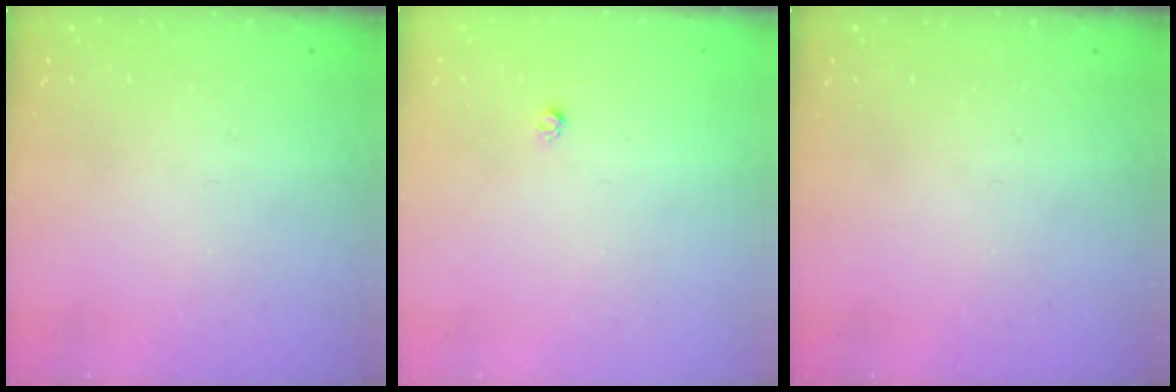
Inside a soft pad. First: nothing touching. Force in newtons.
{"total": 2.7, "press": 2.7, "slide": 0.3}
{"total": 0.0}